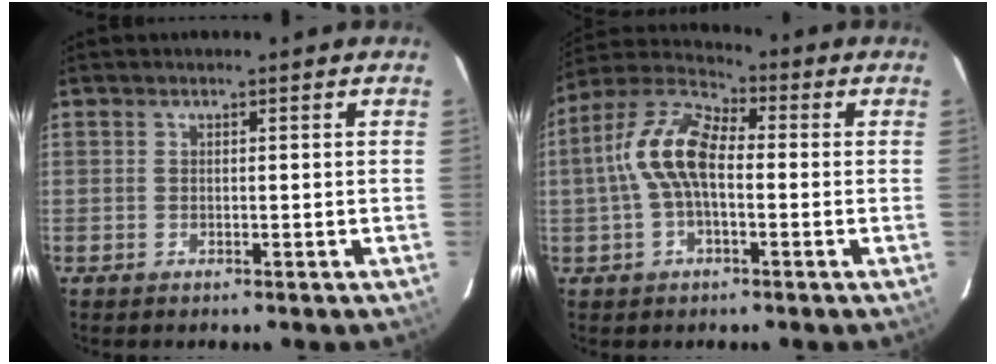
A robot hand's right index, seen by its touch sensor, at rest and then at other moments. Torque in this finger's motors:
{"motor_torque": [1.45, -0.36, 0.94, 0.21]}